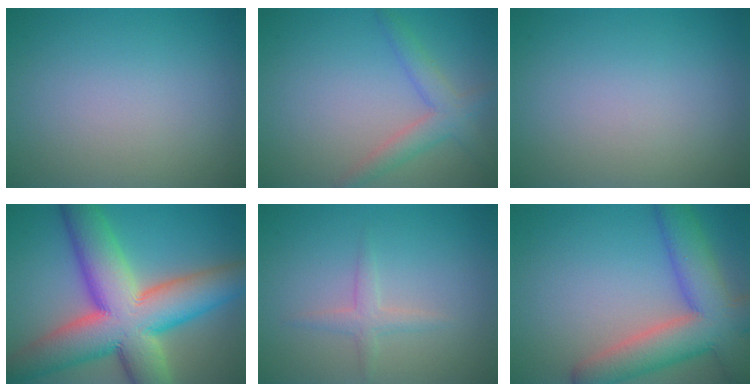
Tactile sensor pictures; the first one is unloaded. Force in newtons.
{"total": 3.0, "press": 3.0, "slide": 0.1}
{"total": 0.0}
{"total": 14.5, "press": 14.5, "slide": 0.7}
{"total": 1.6, "press": 1.6, "slide": 0.1}
{"total": 8.8, "press": 8.8, "slide": 0.5}